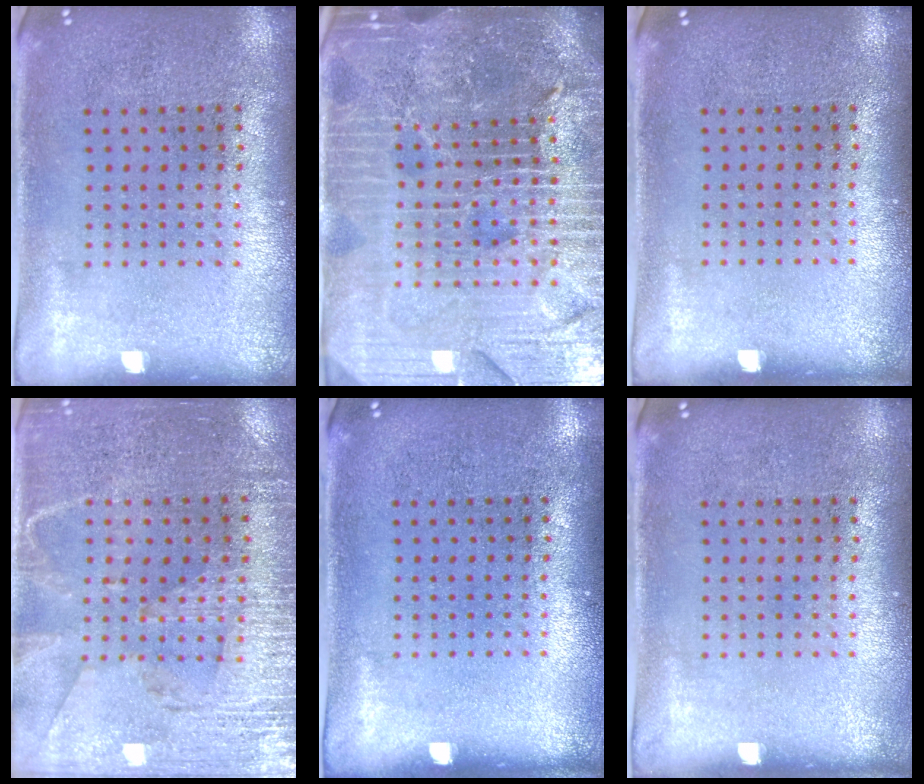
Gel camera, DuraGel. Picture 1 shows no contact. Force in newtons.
{"total": 6.5, "press": 5.7, "slide": 3.1}
{"total": 0.0}
{"total": 3.4, "press": 3.0, "slide": 1.5}
{"total": 0.0}
{"total": 0.0}